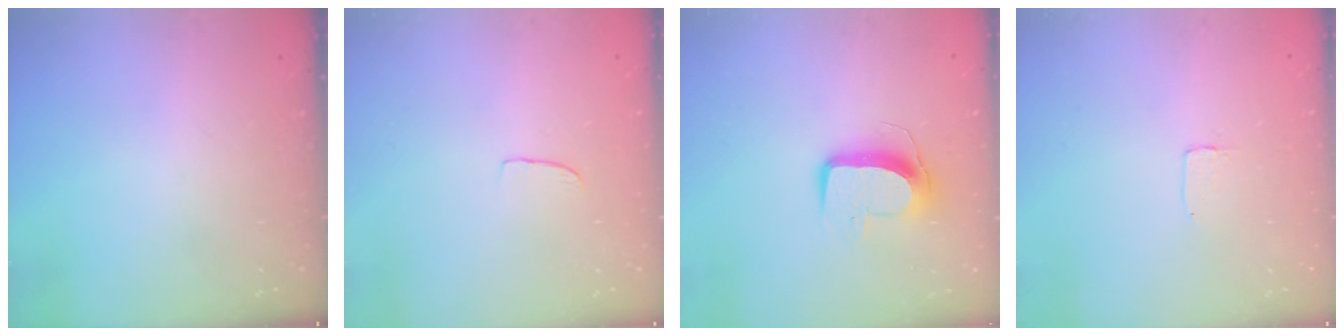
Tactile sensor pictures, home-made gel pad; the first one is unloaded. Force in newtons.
{"total": 2.6, "press": 2.6, "slide": 0.2}
{"total": 10.5, "press": 10.5, "slide": 0.4}
{"total": 2.0, "press": 2.0, "slide": 0.0}